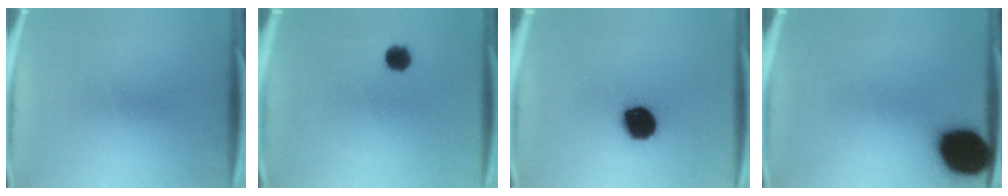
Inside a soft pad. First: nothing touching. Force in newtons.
{"total": 4.1}
{"total": 13.7}
{"total": 18.2}